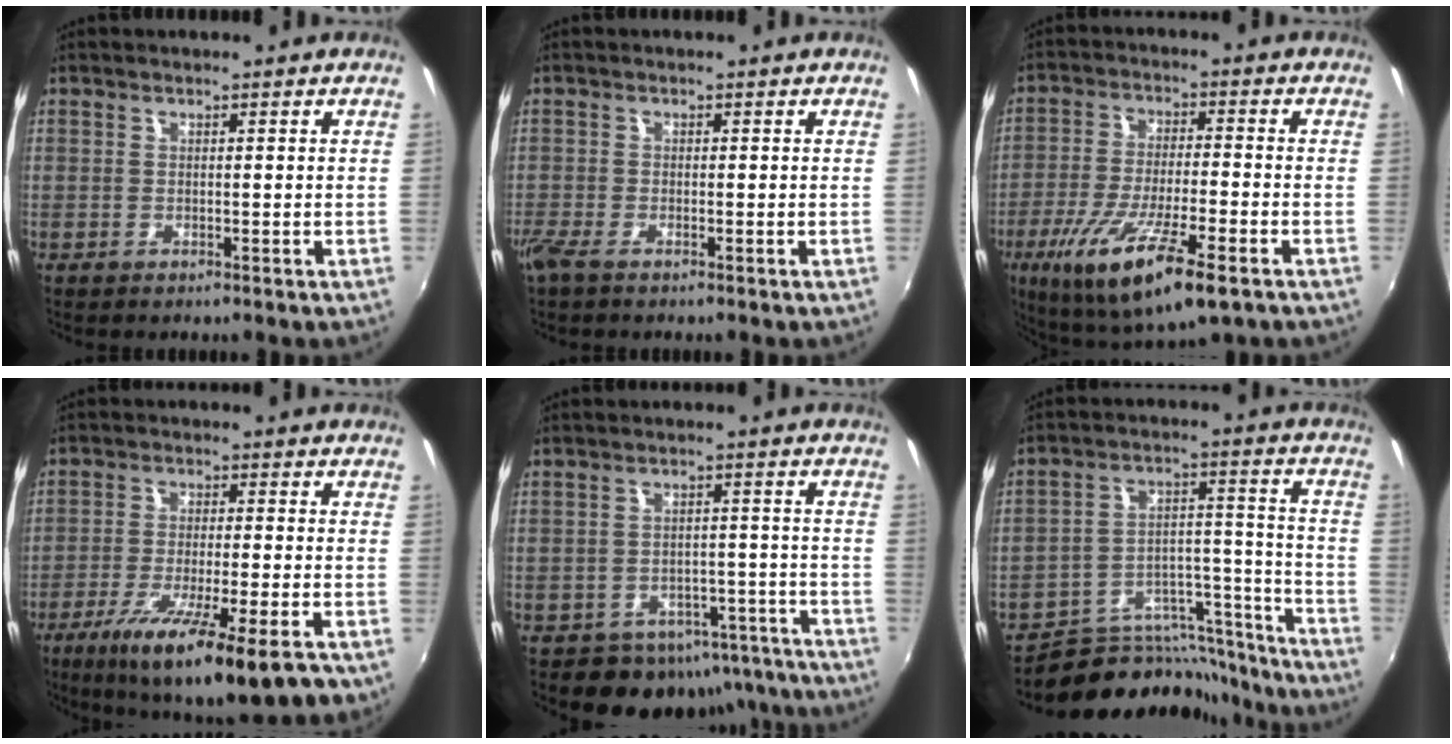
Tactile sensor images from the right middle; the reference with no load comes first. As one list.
[{"total": 2.4, "force": [-1.8, 0.4, 1.5], "torque": [-0.038, -0.010, -0.039]}, {"total": 16.8, "force": [-8.7, 3.7, 13.8], "torque": [-0.271, -0.049, -0.152]}, {"total": 18.0, "force": [-9.8, 3.6, 14.7], "torque": [-0.250, -0.055, -0.155]}, {"total": 12.3, "force": [-9.5, 7.3, 3.0], "torque": [-0.054, 0.024, -0.098]}, {"total": 16.7, "force": [-15.0, 6.8, 2.8], "torque": [-0.031, 0.061, -0.213]}]